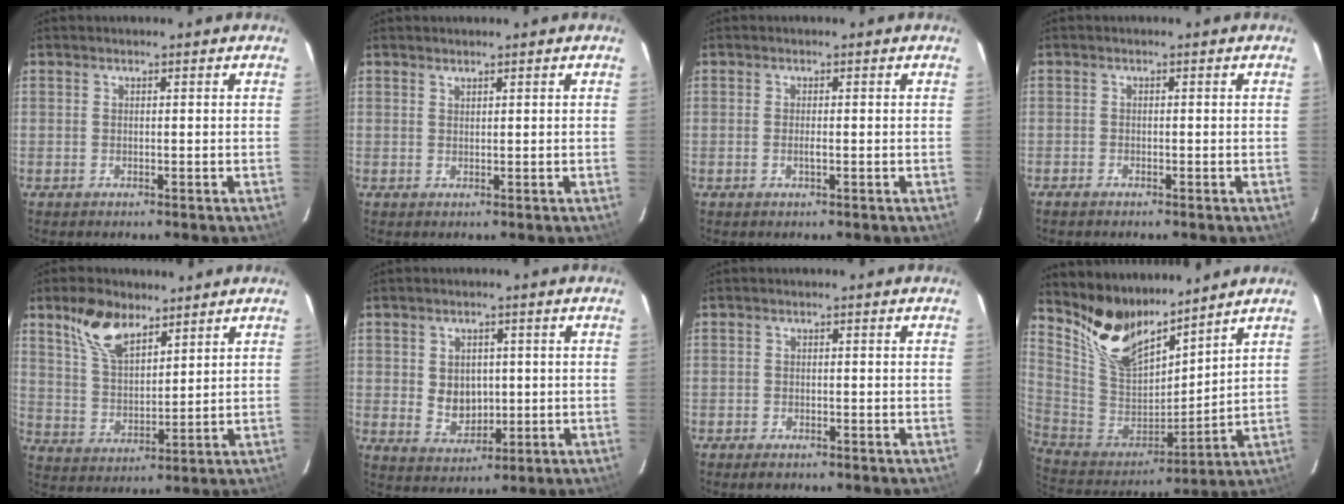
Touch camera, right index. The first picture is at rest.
{"total": 0.6, "force": [0.6, 0.1, 0.1], "torque": [-0.002, 0.001, 0.012]}
{"total": 1.1, "force": [-0.2, 0.2, 1.0], "torque": [-0.020, 0.000, -0.005]}
{"total": 1.1, "force": [-0.9, 0.4, 0.2], "torque": [-0.012, 0.000, -0.020]}
{"total": 9.9, "force": [6.6, 4.8, 5.7], "torque": [-0.105, 0.012, 0.133]}
{"total": 6.0, "force": [0.3, 4.9, 3.4], "torque": [-0.061, 0.000, 0.018]}
{"total": 2.0, "force": [-1.5, 1.0, 0.6], "torque": [-0.021, -0.001, -0.027]}
{"total": 14.7, "force": [12.2, 4.9, 6.5], "torque": [-0.143, -0.017, 0.246]}